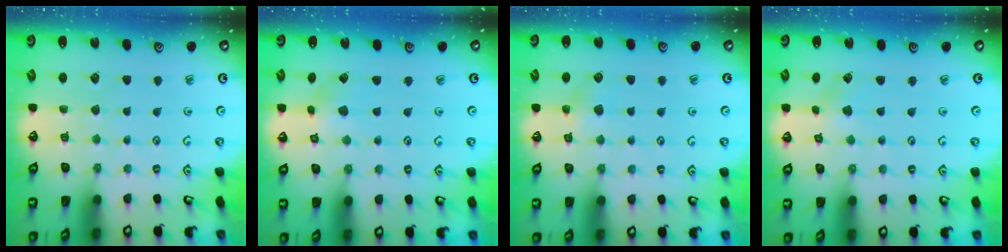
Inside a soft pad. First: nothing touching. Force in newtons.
{"total": 2.8, "press": 2.8, "slide": 0.3}
{"total": 4.7, "press": 4.7, "slide": 0.7}
{"total": 1.8, "press": 1.8, "slide": 0.3}